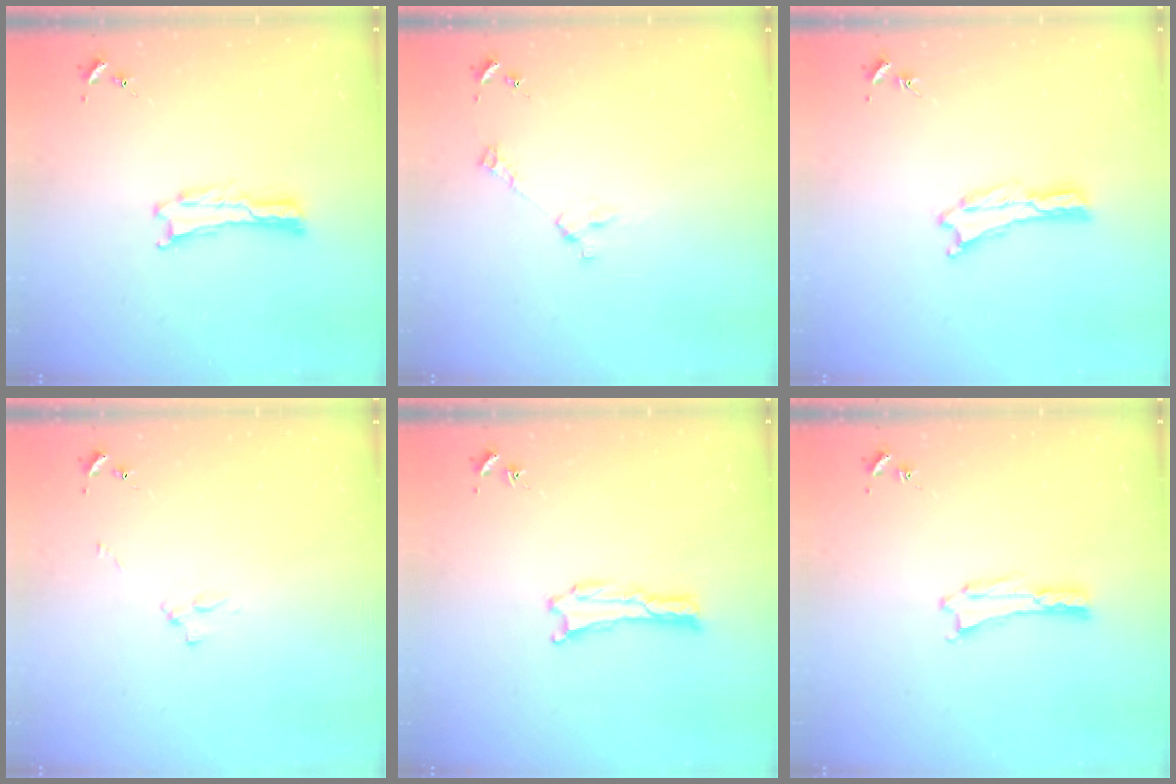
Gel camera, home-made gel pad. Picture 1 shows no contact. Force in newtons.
{"total": 2.9, "press": 2.9, "slide": 0.2}
{"total": 0.0}
{"total": 2.5, "press": 2.5, "slide": 0.3}
{"total": 0.0}
{"total": 0.5, "press": 0.5, "slide": 0.2}